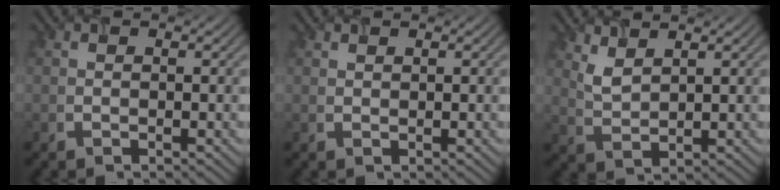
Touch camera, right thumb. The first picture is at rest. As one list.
[{"total": 0.5, "force": [0.5, 0.1, 0.1], "torque": [-0.005, -0.002, 0.012]}, {"total": 3.2, "force": [2.3, 1.1, 1.9], "torque": [-0.056, -0.005, 0.057]}]